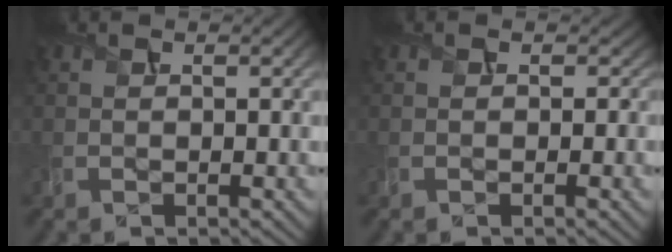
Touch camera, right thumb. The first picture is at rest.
{"total": 0.8, "force": [-0.2, 0.8, 0.0], "torque": [-0.002, -0.005, -0.002]}